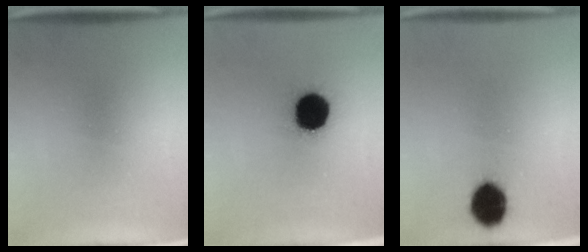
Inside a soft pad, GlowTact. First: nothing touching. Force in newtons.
{"total": 14.5}
{"total": 8.8}